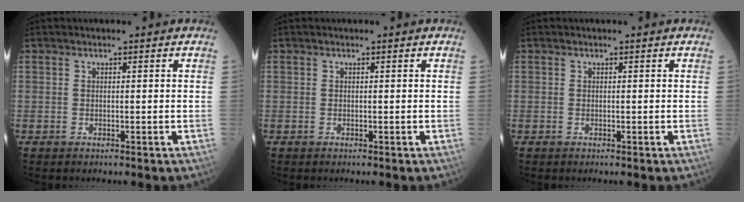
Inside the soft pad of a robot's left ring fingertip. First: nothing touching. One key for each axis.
{"total": 0.0}
{"total": 0.0}